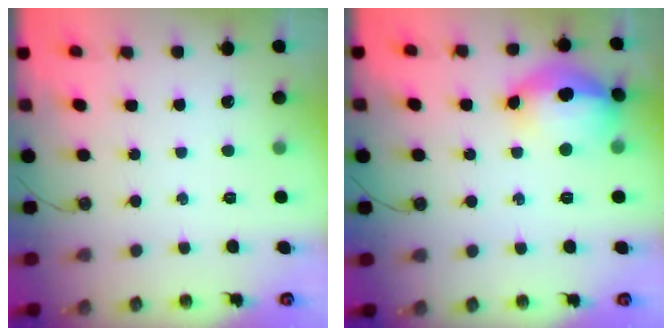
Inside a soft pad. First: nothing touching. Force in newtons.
{"total": 23.0, "press": 19.6, "slide": 12.0}